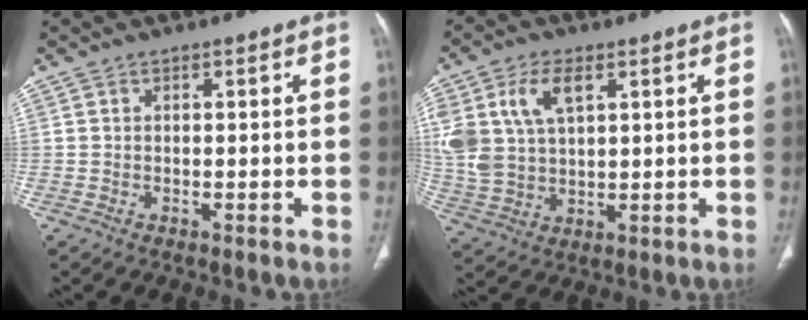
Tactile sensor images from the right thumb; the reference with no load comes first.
{"total": 12.6, "force": [4.6, 7.2, 9.2], "torque": [-0.198, -0.002, 0.101]}